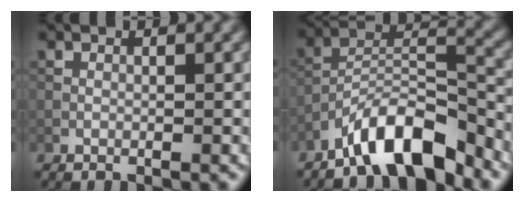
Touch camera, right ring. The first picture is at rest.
{"total": 7.9, "force": [-6.0, 2.2, 4.6], "torque": [-0.074, 0.009, -0.109]}